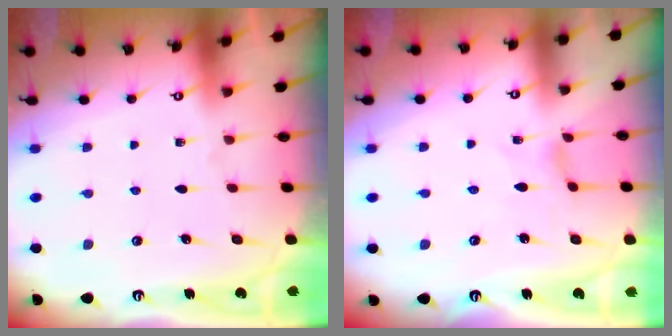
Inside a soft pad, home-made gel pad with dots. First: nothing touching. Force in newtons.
{"total": 0.6, "press": 0.6, "slide": 0.2}